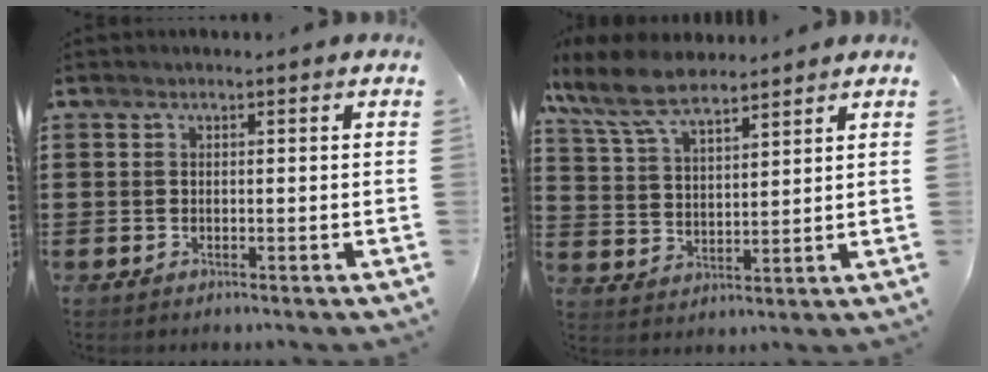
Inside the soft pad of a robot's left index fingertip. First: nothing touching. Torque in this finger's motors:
{"motor_torque": [2.14, 0.00, 1.05, 0.21]}